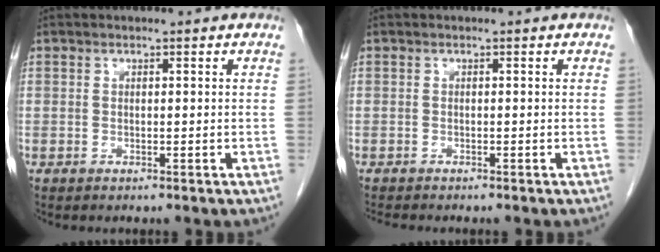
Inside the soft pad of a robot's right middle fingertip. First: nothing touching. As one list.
[{"total": 2.2, "force": [-2.0, 0.2, 0.9], "torque": [-0.016, -0.005, -0.030]}]